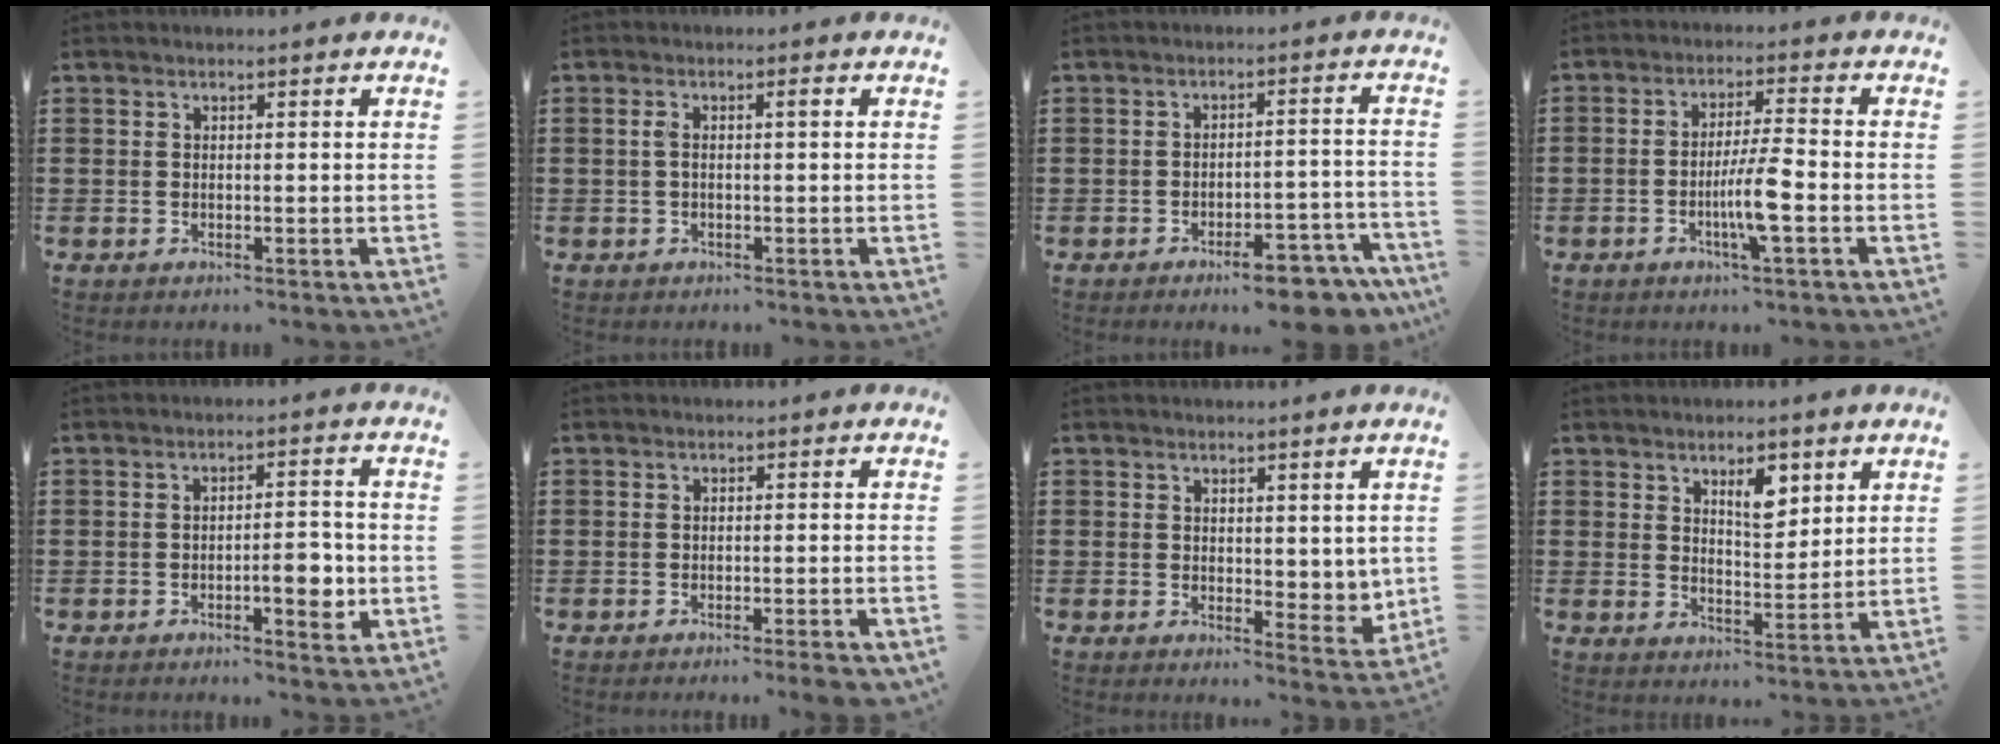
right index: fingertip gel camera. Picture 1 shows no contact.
{"total": 1.8, "force": [0.0, 0.3, 1.8], "torque": [-0.033, 0.002, -0.003]}
{"total": 7.1, "force": [-6.0, 1.6, 3.4], "torque": [-0.043, 0.014, -0.106]}
{"total": 6.2, "force": [-2.1, 0.3, 5.9], "torque": [-0.111, -0.010, -0.042]}
{"total": 5.2, "force": [-1.6, 1.6, 4.6], "torque": [-0.067, 0.005, -0.030]}
{"total": 1.8, "force": [-1.3, -0.2, 1.2], "torque": [-0.019, -0.002, -0.024]}
{"total": 3.4, "force": [2.2, 2.3, 1.2], "torque": [-0.017, -0.002, 0.039]}
{"total": 5.2, "force": [2.8, 2.4, 3.7], "torque": [-0.049, -0.005, 0.042]}